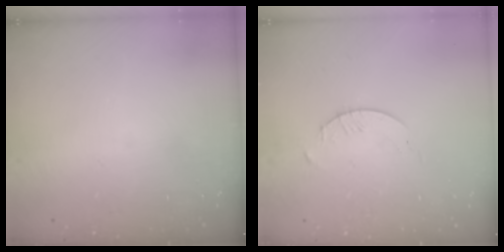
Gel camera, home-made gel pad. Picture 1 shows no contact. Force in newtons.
{"total": 2.1, "press": 2.1, "slide": 0.3}